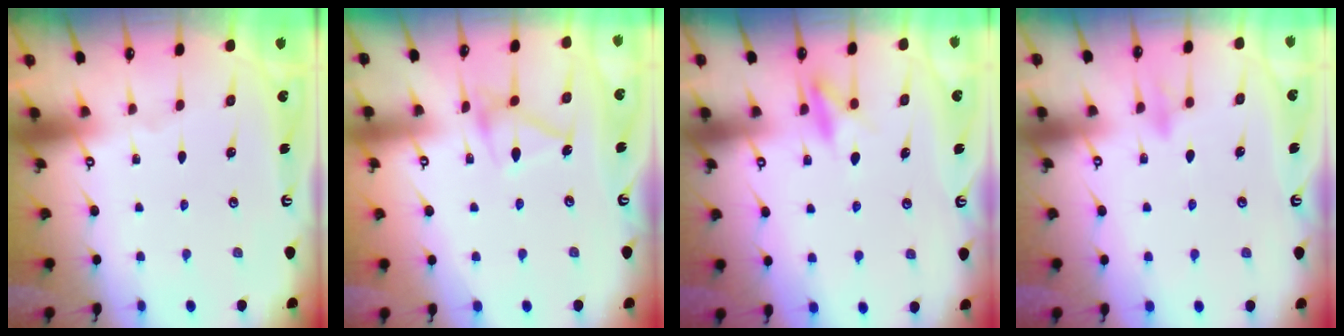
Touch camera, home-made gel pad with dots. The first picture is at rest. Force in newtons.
{"total": 13.3, "press": 13.3, "slide": 0.4}
{"total": 7.8, "press": 7.7, "slide": 1.2}
{"total": 8.3, "press": 8.1, "slide": 1.6}